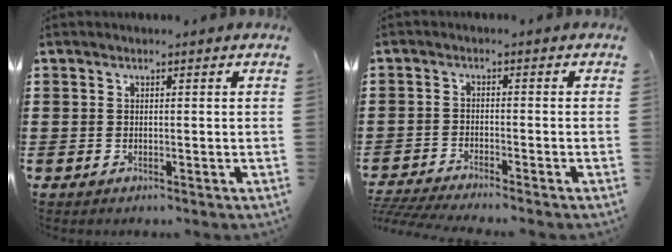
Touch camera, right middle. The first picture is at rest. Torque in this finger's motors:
{"motor_torque": [1.38, -0.76, 0.65, 0.21]}